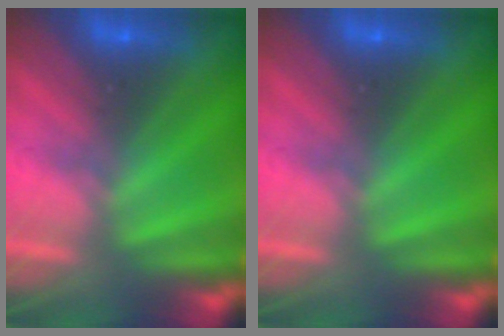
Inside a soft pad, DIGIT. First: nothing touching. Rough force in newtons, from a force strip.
{"total": 0.0}